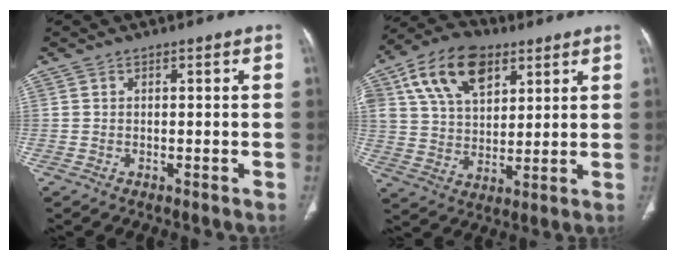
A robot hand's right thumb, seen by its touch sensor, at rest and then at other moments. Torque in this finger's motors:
{"motor_torque": [-0.45, 3.46, 0.73, 0.83, 0.19]}